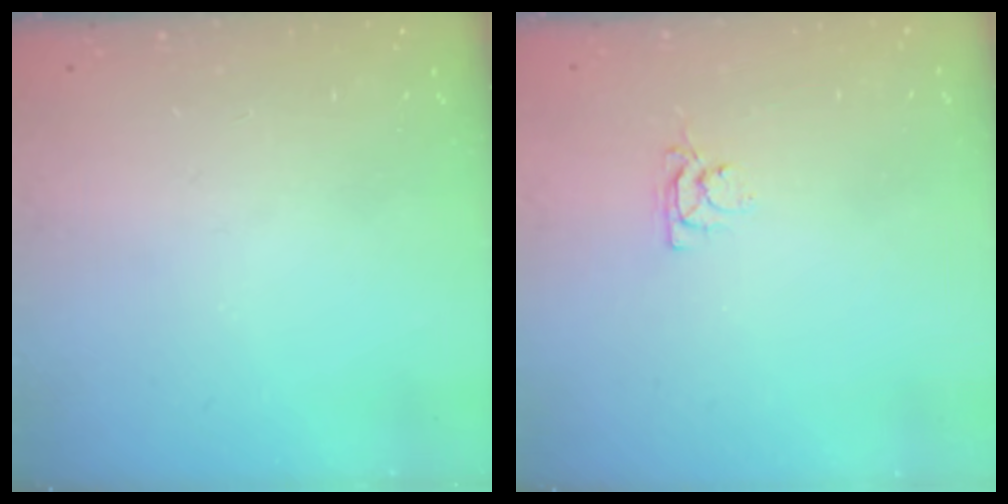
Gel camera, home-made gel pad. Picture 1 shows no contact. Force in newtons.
{"total": 2.9, "press": 2.9, "slide": 0.3}